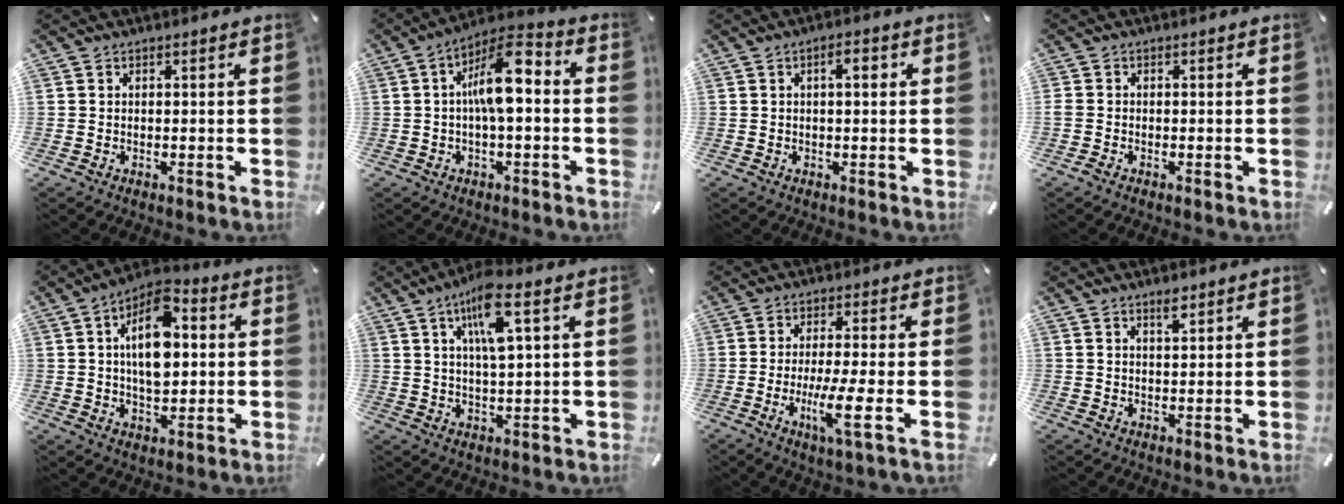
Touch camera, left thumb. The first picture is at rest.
{"total": 11.8, "force": [0.4, 4.8, 10.8], "torque": [-0.181, 0.013, 0.007]}
{"total": 3.2, "force": [0.7, 1.2, 2.9], "torque": [-0.042, 0.004, 0.005]}
{"total": 1.1, "force": [-0.7, 0.6, 0.5], "torque": [-0.009, 0.003, -0.015]}
{"total": 13.2, "force": [2.4, 8.0, 10.2], "torque": [-0.176, -0.004, 0.036]}
{"total": 10.0, "force": [4.6, 2.2, 8.6], "torque": [-0.159, 0.000, 0.075]}
{"total": 9.2, "force": [-2.2, 1.0, 8.9], "torque": [-0.171, -0.017, -0.042]}
{"total": 2.6, "force": [1.9, 0.8, 1.6], "torque": [-0.025, -0.002, 0.033]}